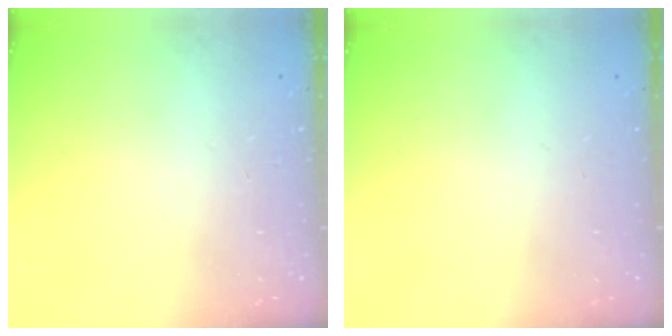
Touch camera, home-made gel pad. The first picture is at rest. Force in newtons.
{"total": 0.0}